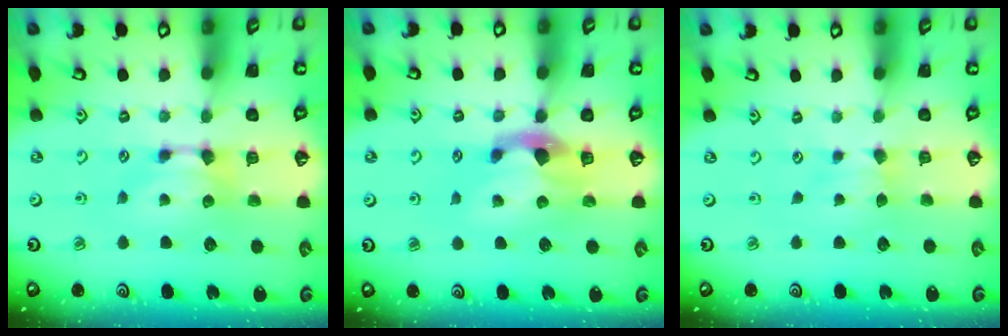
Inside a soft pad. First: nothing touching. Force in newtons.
{"total": 3.0, "press": 2.6, "slide": 1.5}
{"total": 2.5, "press": 2.5, "slide": 0.4}